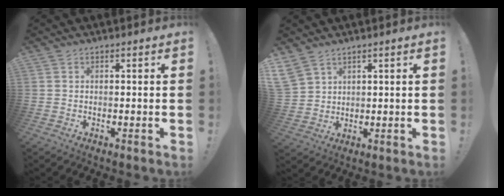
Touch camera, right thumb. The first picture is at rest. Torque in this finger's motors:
{"motor_torque": [-0.18, 1.83, 1.22, 0.75, 0.45]}